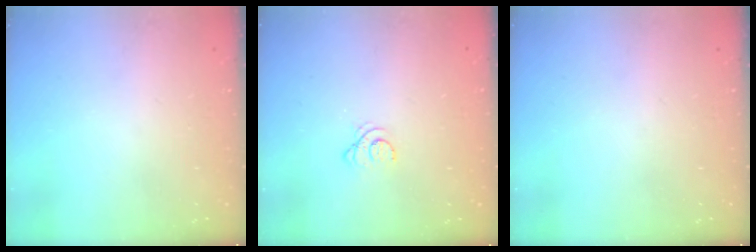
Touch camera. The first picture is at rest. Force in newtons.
{"total": 2.4, "press": 2.4, "slide": 0.3}
{"total": 0.0}